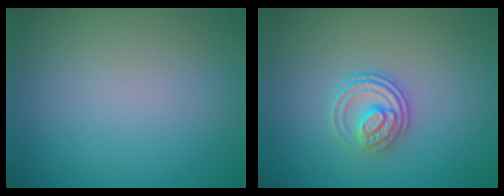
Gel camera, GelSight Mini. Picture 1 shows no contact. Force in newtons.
{"total": 2.9, "press": 2.4, "slide": 1.6}